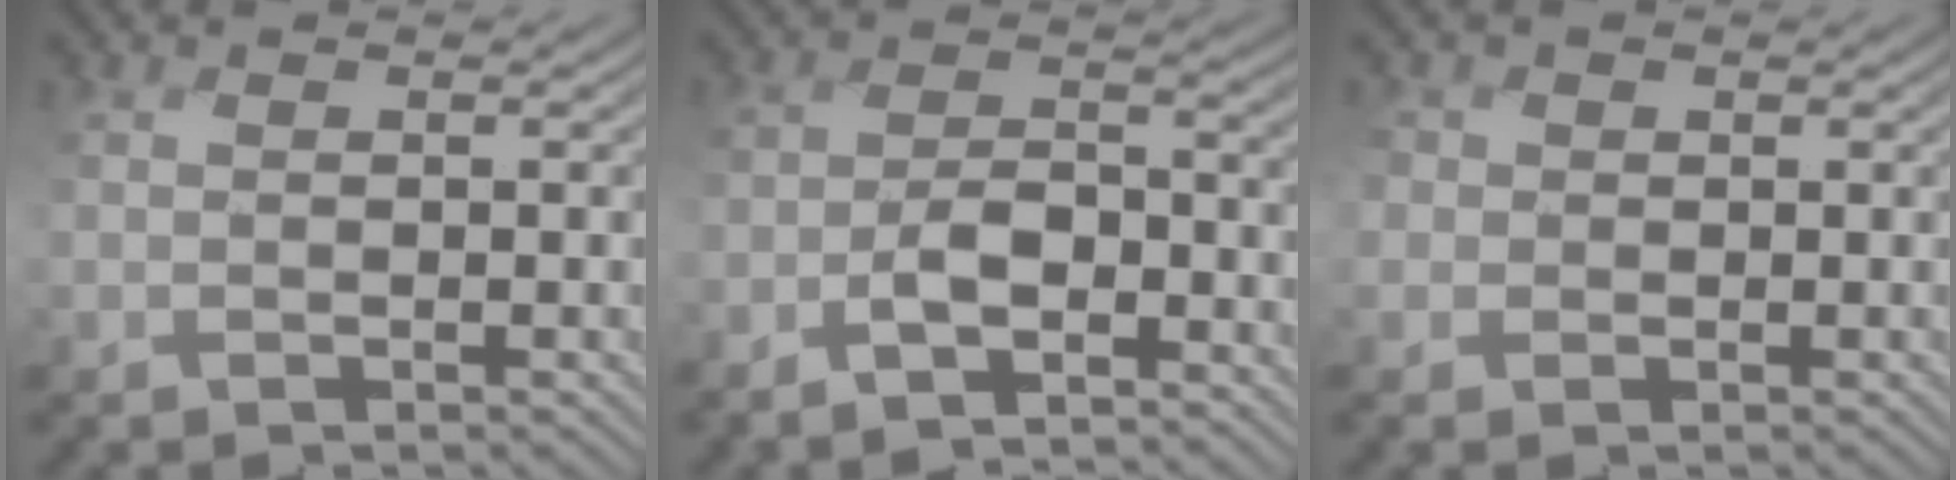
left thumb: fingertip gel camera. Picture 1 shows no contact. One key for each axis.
{"total": 4.2, "fx": -3.6, "fy": 1.1, "fz": 1.9, "tx": -0.026, "ty": 0.009, "tz": -0.080}
{"total": 1.5, "fx": -0.1, "fy": 1.4, "fz": -0.5, "tx": 0.005, "ty": -0.001, "tz": -0.008}